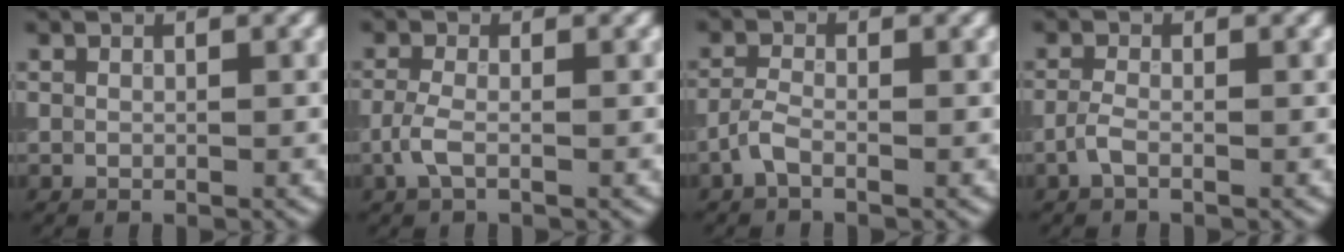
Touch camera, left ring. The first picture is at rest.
{"total": 1.9, "force": [-0.9, 0.6, 1.5], "torque": [-0.038, 0.001, -0.025]}
{"total": 1.7, "force": [-1.2, 0.5, 1.2], "torque": [-0.030, 0.002, -0.032]}
{"total": 1.4, "force": [-0.9, 0.4, 1.1], "torque": [-0.029, 0.000, -0.024]}